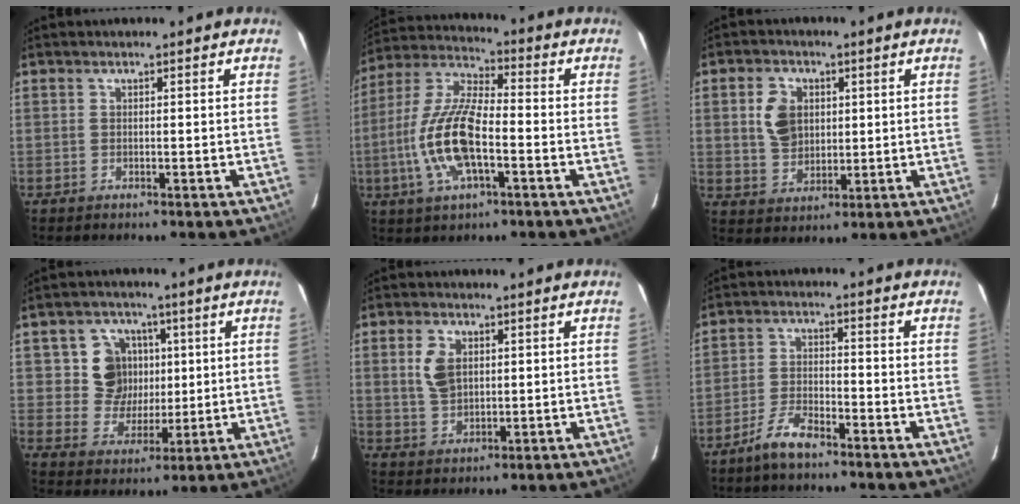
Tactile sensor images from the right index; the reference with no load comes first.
{"total": 14.7, "force": [-4.0, 5.3, 13.1], "torque": [-0.276, 0.000, -0.080]}
{"total": 7.3, "force": [1.7, 5.5, 4.5], "torque": [-0.088, 0.010, 0.037]}
{"total": 9.2, "force": [2.1, 8.7, 2.2], "torque": [-0.054, 0.008, 0.038]}
{"total": 6.1, "force": [1.7, 4.0, 4.3], "torque": [-0.085, 0.008, 0.038]}
{"total": 5.6, "force": [-4.5, 1.3, 3.0], "torque": [-0.076, 0.004, -0.086]}